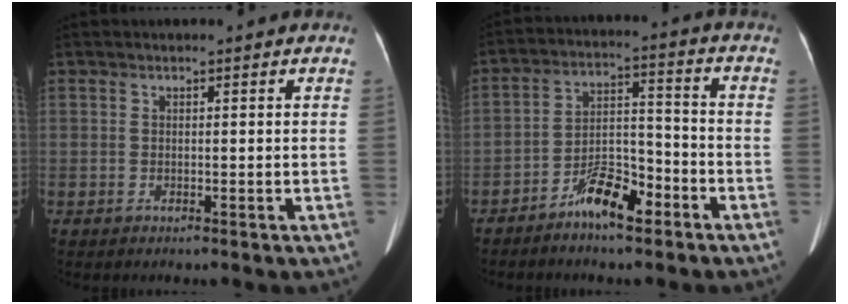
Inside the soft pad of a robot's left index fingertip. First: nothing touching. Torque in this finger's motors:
{"motor_torque": [0.17, 0.26, 0.11, 0.03]}